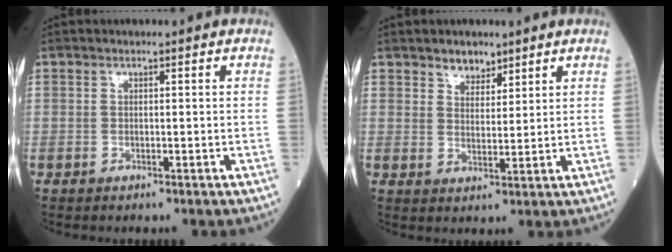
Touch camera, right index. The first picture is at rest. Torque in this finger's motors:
{"motor_torque": [0.44, 0.31, -0.01, 0.01]}